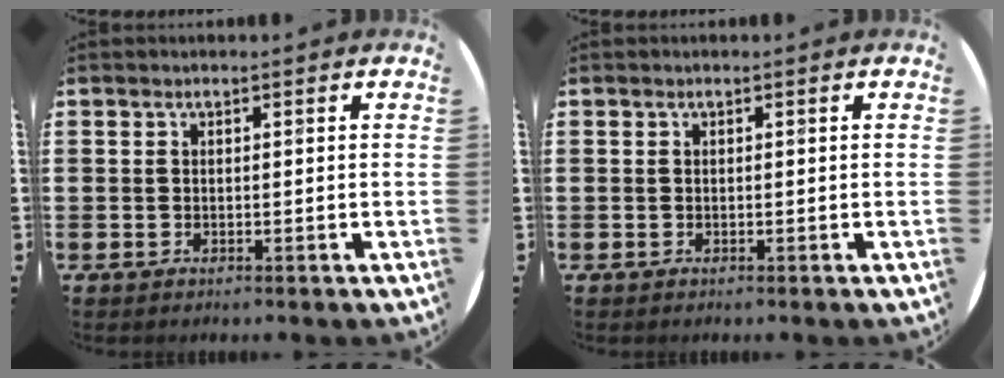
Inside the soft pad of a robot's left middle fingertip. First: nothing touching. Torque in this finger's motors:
{"motor_torque": [0.31, -0.30, 0.03, 0.02]}